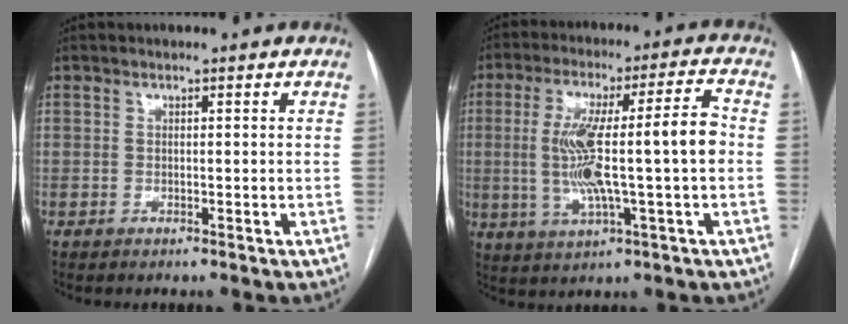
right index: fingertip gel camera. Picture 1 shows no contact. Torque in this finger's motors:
{"motor_torque": [0.74, -0.24, 0.43, 0.15]}